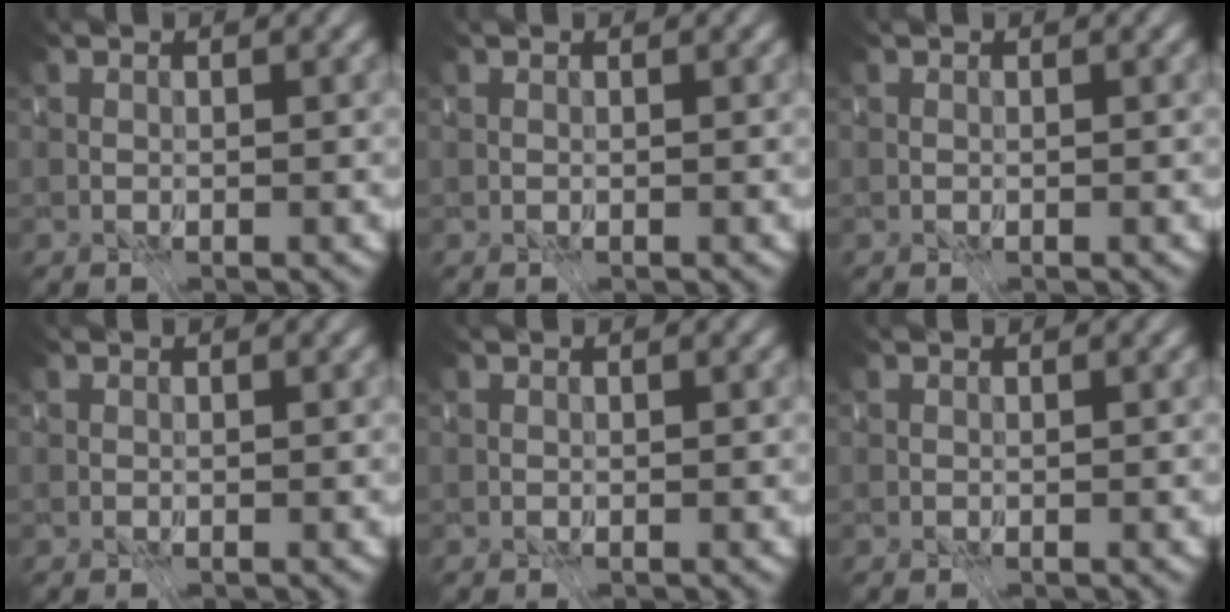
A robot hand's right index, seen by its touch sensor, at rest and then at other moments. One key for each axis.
{"total": 0.7, "fx": -0.3, "fy": -0.5, "fz": -0.5, "tx": 0.005, "ty": -0.002, "tz": 0.000}
{"total": 0.0}
{"total": 0.0}
{"total": 0.0}
{"total": 0.0}